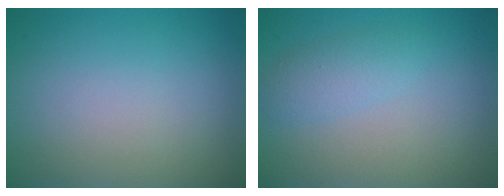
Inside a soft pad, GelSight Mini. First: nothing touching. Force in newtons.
{"total": 2.0, "press": 2.0, "slide": 0.1}